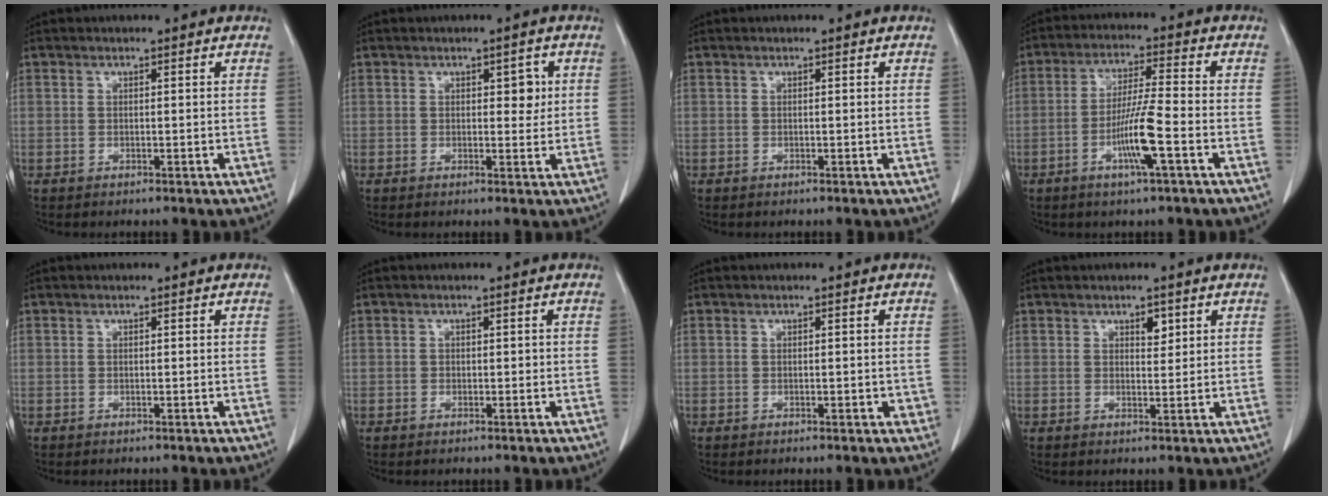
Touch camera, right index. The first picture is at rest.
{"total": 2.6, "force": [0.7, 1.5, 2.1], "torque": [-0.021, 0.002, 0.009]}
{"total": 0.0}
{"total": 8.2, "force": [-3.0, -0.3, 7.7], "torque": [-0.146, -0.006, -0.058]}
{"total": 0.0}
{"total": 1.1, "force": [-0.1, 1.0, 0.4], "torque": [-0.002, 0.004, -0.003]}
{"total": 1.5, "force": [-0.2, 0.7, 1.3], "torque": [-0.014, 0.003, -0.001]}
{"total": 2.1, "force": [1.1, 1.0, 1.4], "torque": [-0.018, -0.005, 0.018]}